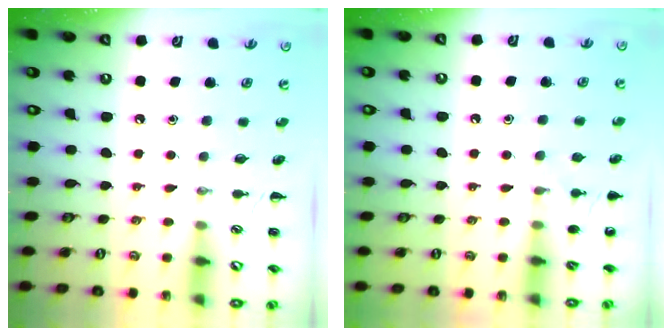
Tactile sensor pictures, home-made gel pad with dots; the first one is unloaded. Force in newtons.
{"total": 6.5, "press": 6.4, "slide": 1.4}